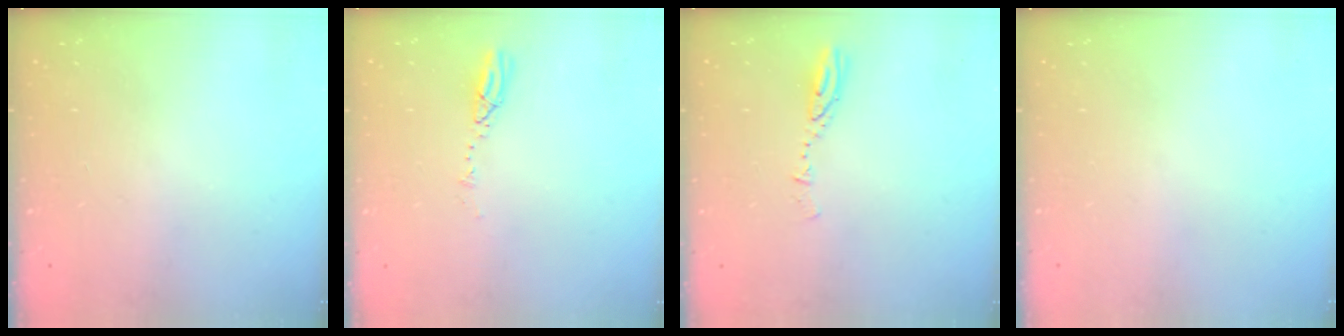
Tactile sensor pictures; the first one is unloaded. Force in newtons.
{"total": 3.9, "press": 3.8, "slide": 0.4}
{"total": 4.0, "press": 4.0, "slide": 0.3}
{"total": 0.0}